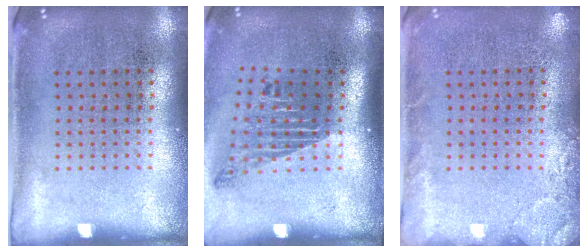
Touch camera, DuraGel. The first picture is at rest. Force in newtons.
{"total": 1.8, "press": 1.2, "slide": 1.4}
{"total": 1.9, "press": 1.8, "slide": 0.3}